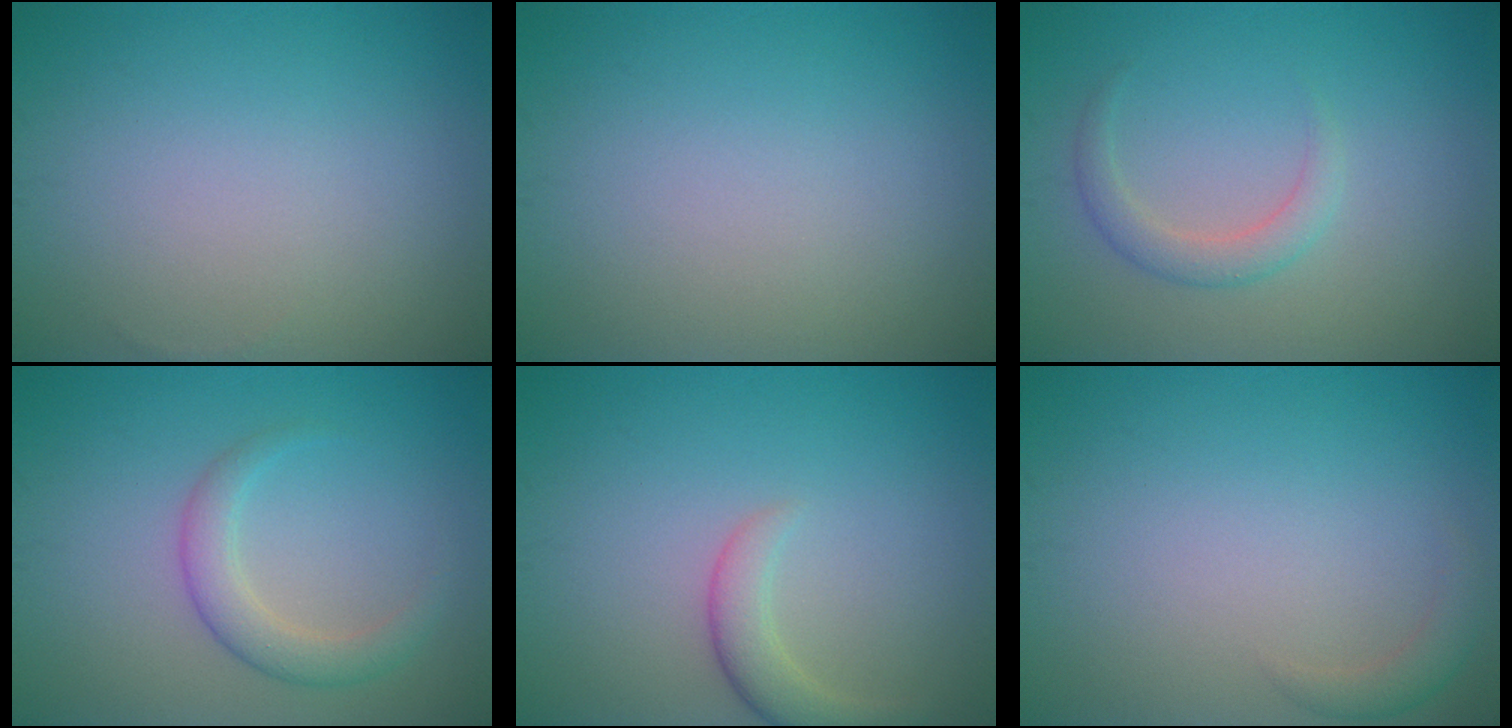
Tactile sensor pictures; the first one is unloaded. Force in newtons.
{"total": 0.0}
{"total": 2.1, "press": 2.0, "slide": 0.2}
{"total": 2.8, "press": 2.8, "slide": 0.1}
{"total": 2.6, "press": 2.6, "slide": 0.3}
{"total": 1.5, "press": 1.5, "slide": 0.1}